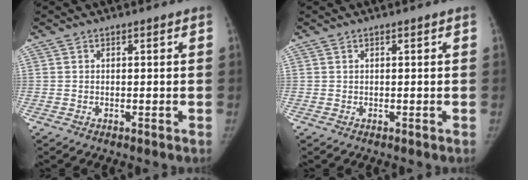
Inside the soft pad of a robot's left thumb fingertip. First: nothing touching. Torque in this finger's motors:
{"motor_torque": [0.11, -0.01, -0.17, -0.01, 0.02]}